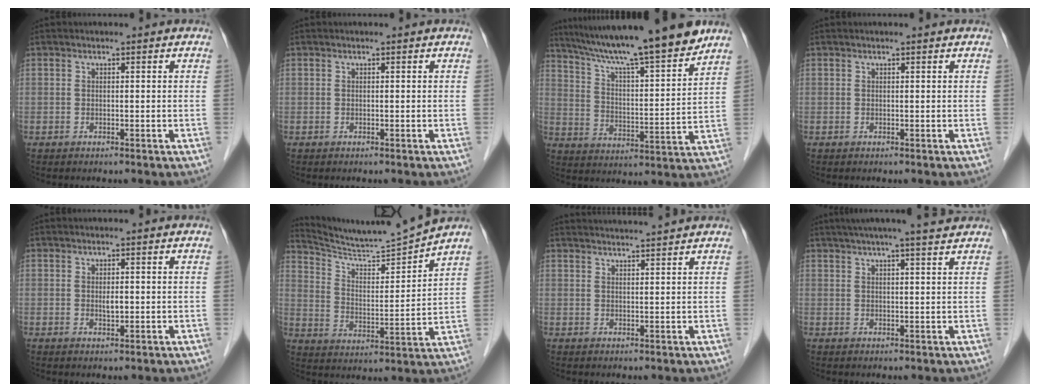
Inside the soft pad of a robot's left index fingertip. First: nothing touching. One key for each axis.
{"total": 0.0}
{"total": 19.2, "fx": 16.4, "fy": 0.1, "fz": 10.0, "tx": -0.163, "ty": 0.002, "tz": 0.257}
{"total": 0.7, "fx": 0.6, "fy": -0.1, "fz": 0.4, "tx": -0.010, "ty": 0.006, "tz": 0.012}
{"total": 1.3, "fx": 0.1, "fy": 0.4, "fz": 1.2, "tx": -0.022, "ty": -0.002, "tz": 0.003}
{"total": 11.4, "fx": 11.0, "fy": -2.3, "fz": 1.9, "tx": -0.042, "ty": -0.032, "tz": 0.191}
{"total": 7.4, "fx": 7.0, "fy": -1.1, "fz": 2.2, "tx": -0.033, "ty": 0.022, "tz": 0.094}
{"total": 9.7, "fx": 8.3, "fy": -0.2, "fz": 5.0, "tx": -0.077, "ty": 0.022, "tz": 0.100}